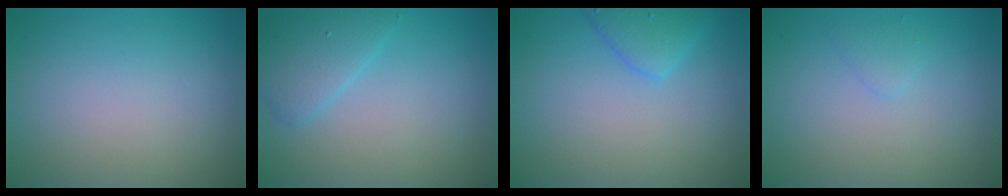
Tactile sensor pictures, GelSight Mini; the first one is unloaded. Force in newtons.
{"total": 2.7, "press": 2.7, "slide": 0.2}
{"total": 2.5, "press": 2.5, "slide": 0.2}
{"total": 0.9, "press": 0.9, "slide": 0.0}